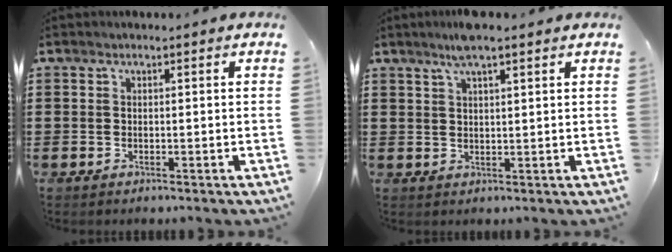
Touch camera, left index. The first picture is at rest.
{"total": 4.1, "force": [2.9, 0.4, 2.9], "torque": [-0.061, 0.002, 0.051]}